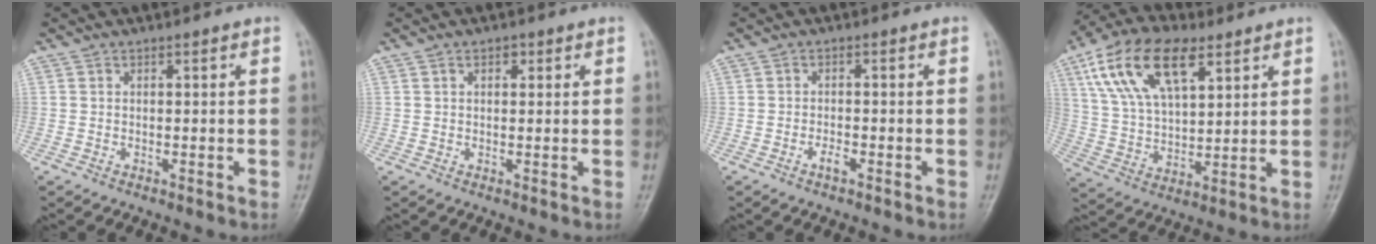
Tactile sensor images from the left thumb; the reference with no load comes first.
{"total": 1.7, "force": [0.8, 1.1, 1.1], "torque": [-0.009, 0.000, 0.011]}
{"total": 1.8, "force": [-1.0, 0.7, 1.3], "torque": [-0.024, 0.006, -0.019]}
{"total": 17.4, "force": [8.3, 8.8, 12.5], "torque": [-0.215, -0.011, 0.154]}